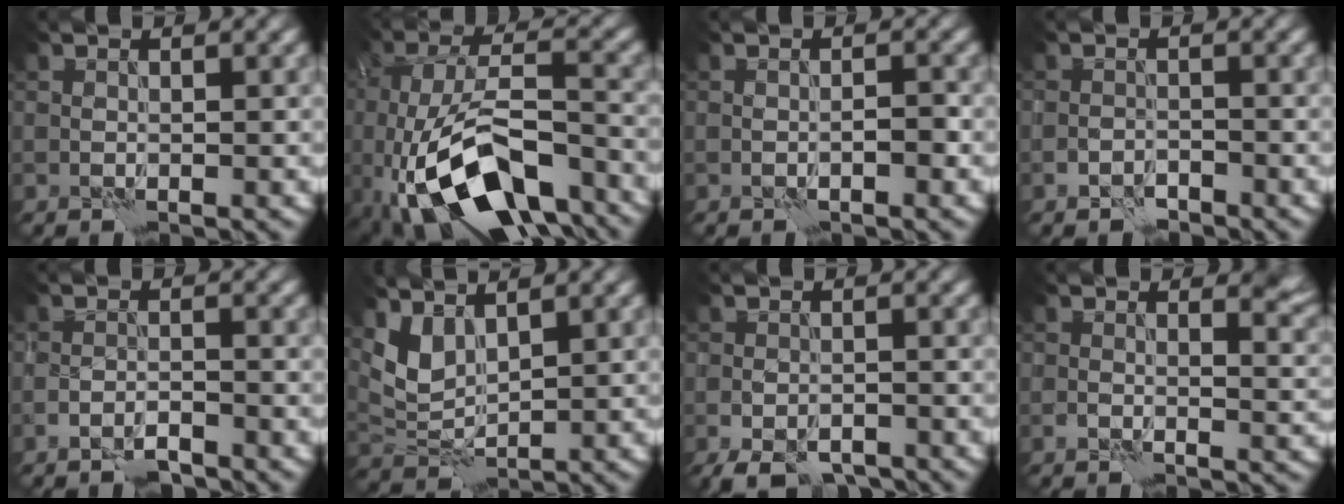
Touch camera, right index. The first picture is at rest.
{"total": 12.9, "force": [-6.5, 5.7, 9.6], "torque": [-0.181, -0.011, -0.110]}
{"total": 1.0, "force": [-0.6, 0.2, 0.8], "torque": [-0.011, 0.007, -0.010]}
{"total": 1.8, "force": [-1.5, 0.8, 0.5], "torque": [-0.006, 0.004, -0.031]}
{"total": 2.1, "force": [-1.7, 0.6, 1.1], "torque": [-0.016, 0.003, -0.035]}
{"total": 3.5, "force": [2.5, 1.6, 1.8], "torque": [-0.048, -0.008, 0.056]}
{"total": 4.7, "force": [-3.6, 1.9, 2.4], "torque": [-0.039, -0.008, -0.060]}
{"total": 3.3, "force": [1.2, 1.6, 2.6], "torque": [-0.032, -0.007, 0.016]}